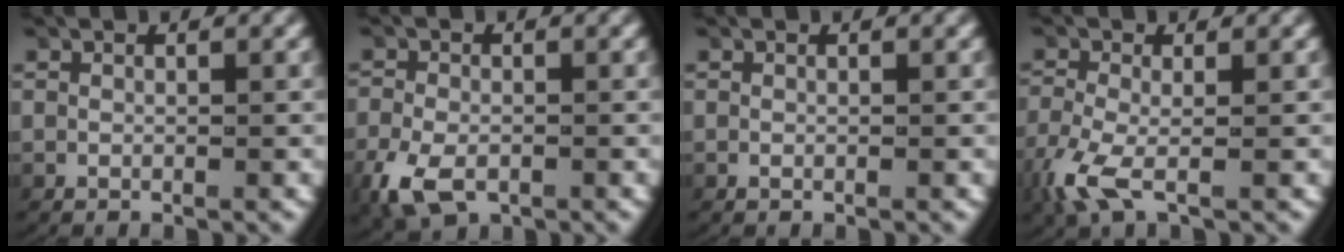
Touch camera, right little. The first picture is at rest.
{"total": 4.5, "force": [-2.3, 3.0, 2.4], "torque": [-0.075, -0.026, -0.027]}
{"total": 0.0}
{"total": 3.0, "force": [-1.4, 1.5, 2.2], "torque": [-0.074, -0.019, -0.018]}